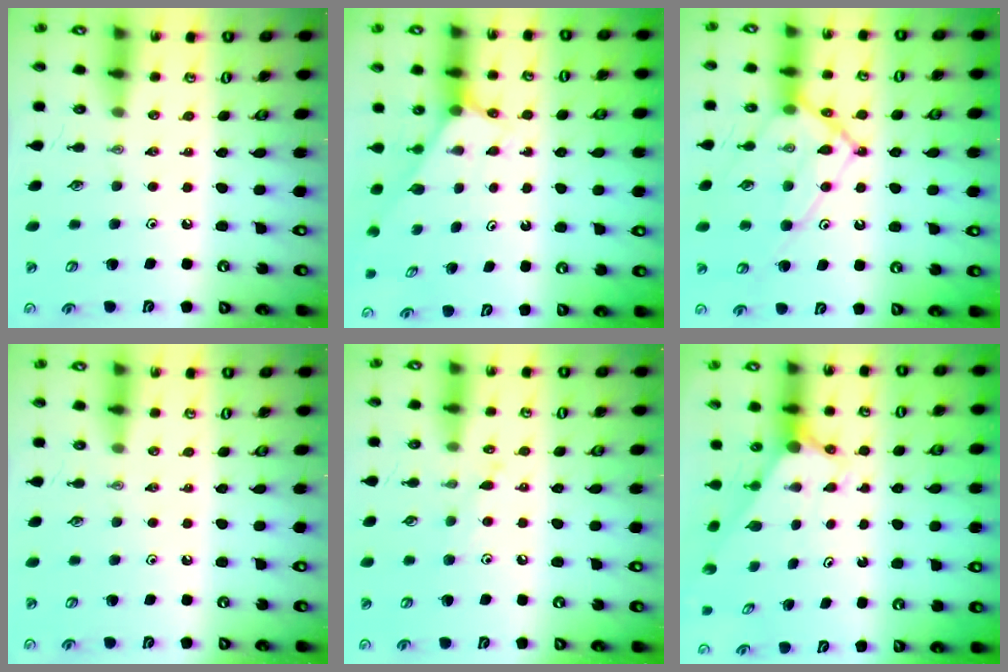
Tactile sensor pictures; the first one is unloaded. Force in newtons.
{"total": 3.5, "press": 3.4, "slide": 0.2}
{"total": 15.7, "press": 15.6, "slide": 1.5}
{"total": 0.0}
{"total": 7.0, "press": 7.0, "slide": 0.6}
{"total": 2.7, "press": 2.7, "slide": 0.0}